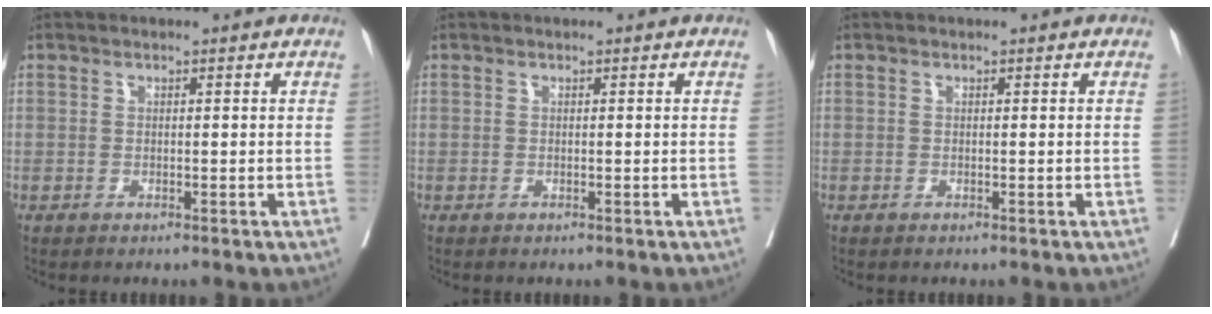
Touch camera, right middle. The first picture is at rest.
{"total": 0.0}
{"total": 0.0}